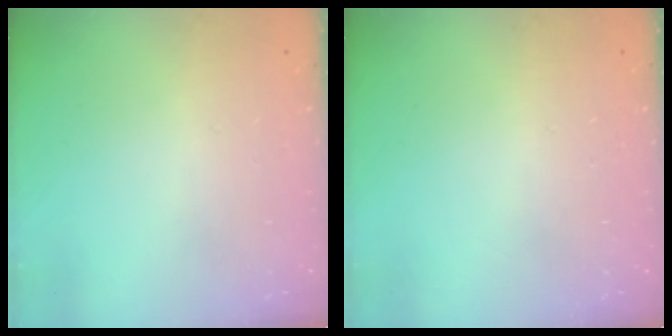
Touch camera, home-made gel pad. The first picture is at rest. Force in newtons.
{"total": 0.0}